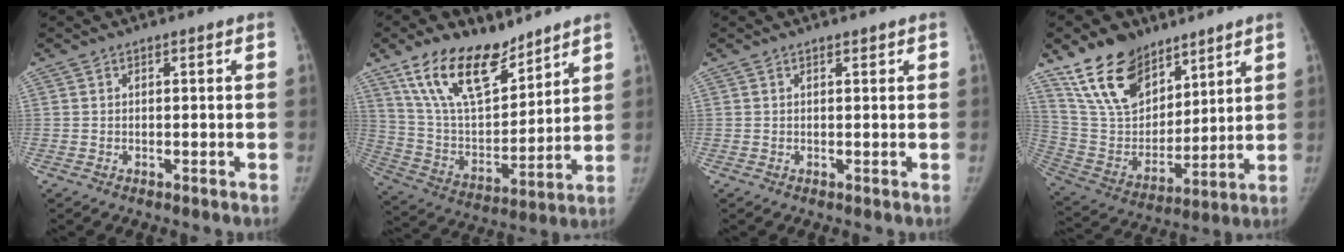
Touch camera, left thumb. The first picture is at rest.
{"total": 18.6, "force": [12.7, 8.6, 10.5], "torque": [-0.148, -0.063, 0.243]}
{"total": 0.6, "force": [0.5, 0.2, 0.2], "torque": [-0.001, -0.004, 0.007]}
{"total": 18.5, "force": [12.5, 10.7, 8.6], "torque": [-0.115, -0.053, 0.245]}